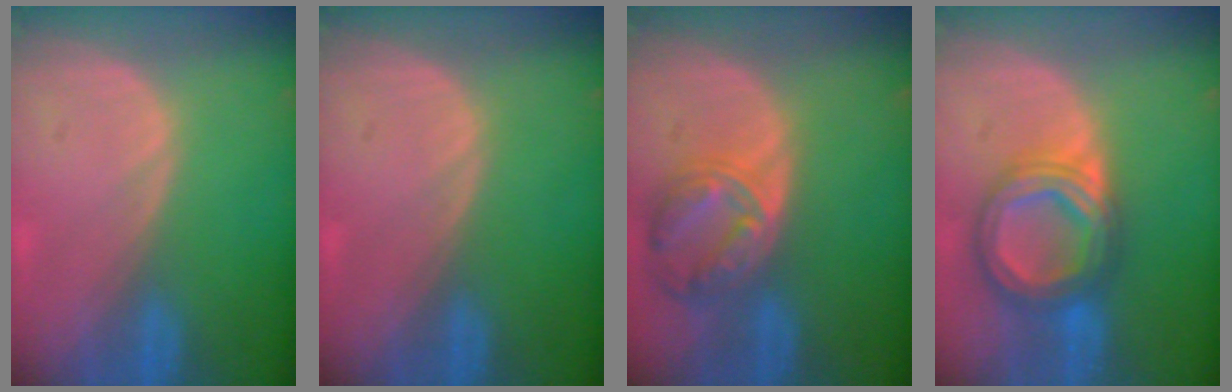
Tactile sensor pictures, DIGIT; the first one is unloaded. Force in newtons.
{"total": 0.0}
{"total": 8.2, "press": 7.1, "slide": 4.2}
{"total": 8.5, "press": 8.5, "slide": 0.6}